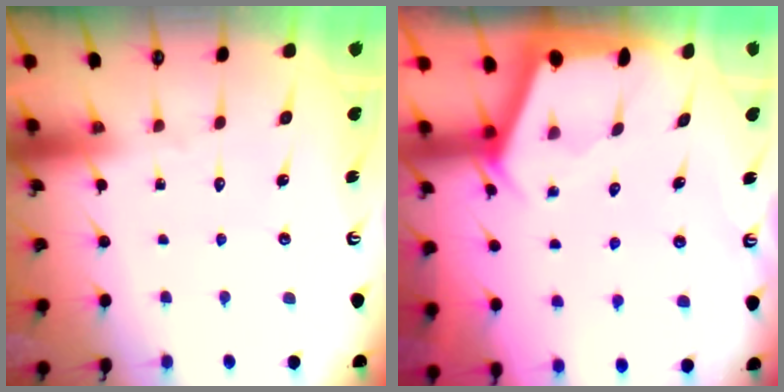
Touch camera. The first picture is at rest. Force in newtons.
{"total": 2.4, "press": 2.4, "slide": 0.3}